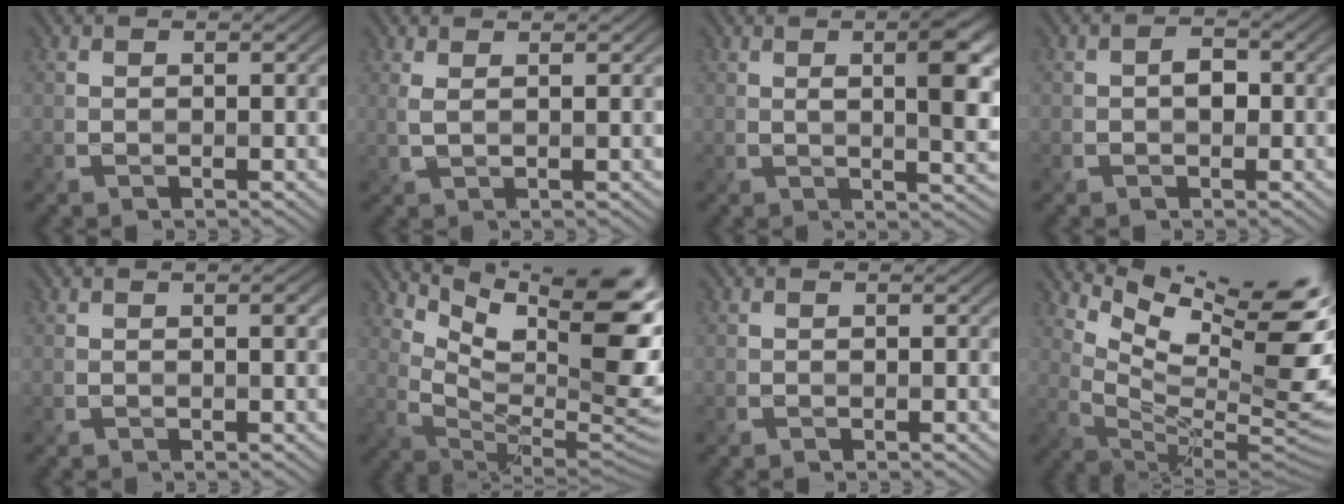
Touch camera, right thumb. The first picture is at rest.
{"total": 1.5, "force": [1.0, 0.0, 1.2], "torque": [-0.031, -0.002, 0.022]}
{"total": 6.3, "force": [1.6, 1.7, 5.8], "torque": [-0.088, 0.000, 0.028]}
{"total": 2.0, "force": [-0.3, 1.3, 1.4], "torque": [-0.025, -0.002, -0.007]}
{"total": 0.9, "force": [0.2, 0.2, 0.9], "torque": [-0.014, 0.000, 0.005]}
{"total": 13.9, "force": [6.9, 4.7, 11.1], "torque": [-0.193, -0.007, 0.129]}
{"total": 0.0}
{"total": 13.8, "force": [8.6, 3.8, 10.0], "torque": [-0.187, -0.003, 0.161]}